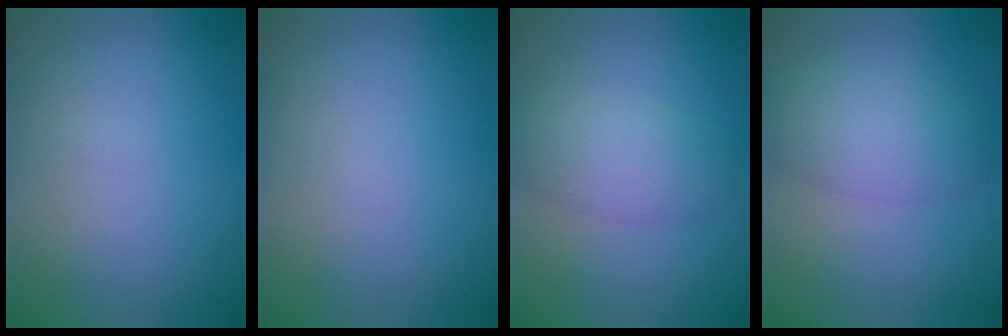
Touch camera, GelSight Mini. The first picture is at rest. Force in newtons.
{"total": 0.0}
{"total": 3.4, "press": 3.4, "slide": 0.1}
{"total": 3.8, "press": 3.8, "slide": 0.1}